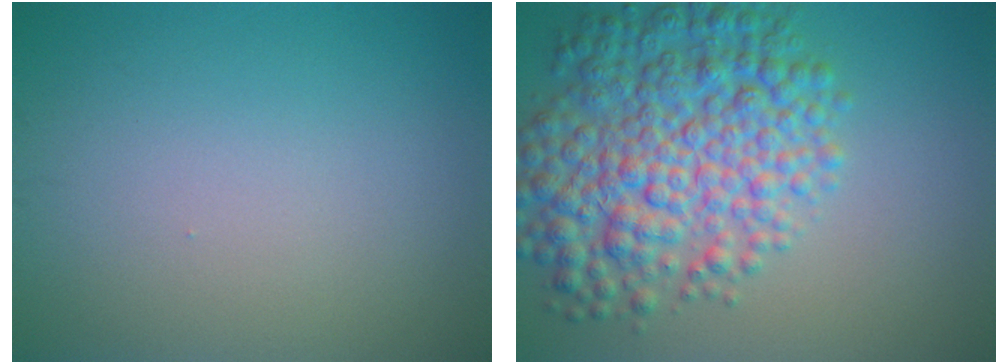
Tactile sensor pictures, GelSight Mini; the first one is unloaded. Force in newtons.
{"total": 8.9, "press": 8.9, "slide": 0.2}